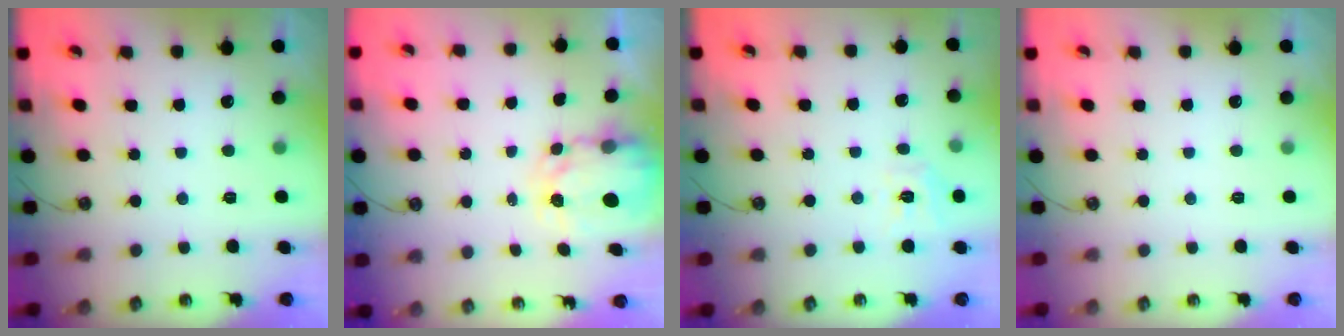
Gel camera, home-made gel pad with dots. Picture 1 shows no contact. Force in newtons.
{"total": 3.9, "press": 3.9, "slide": 0.2}
{"total": 7.8, "press": 7.7, "slide": 0.8}
{"total": 0.0}